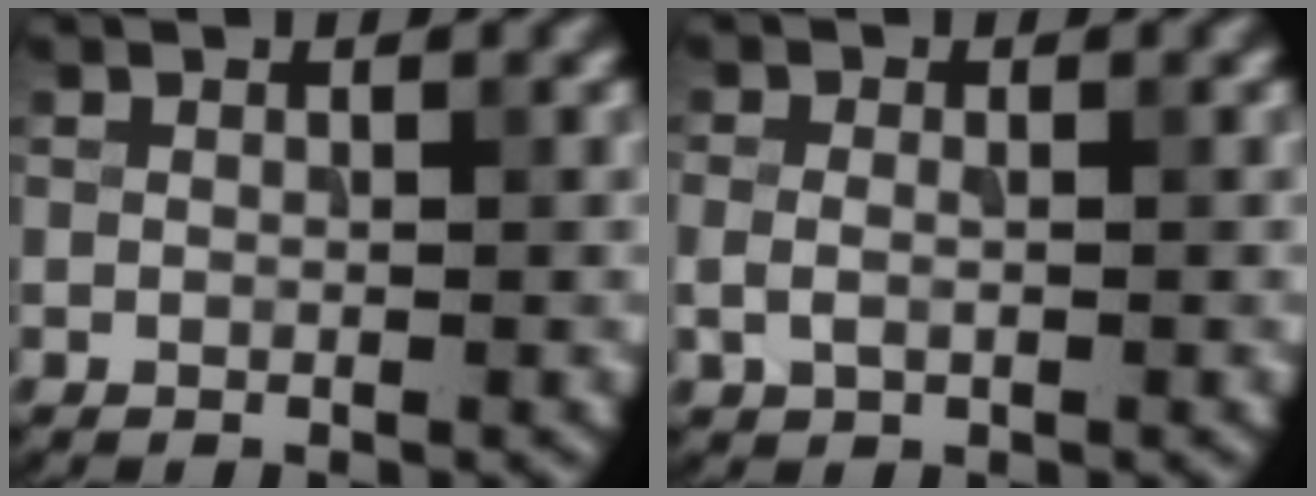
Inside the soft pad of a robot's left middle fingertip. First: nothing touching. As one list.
[{"total": 1.5, "force": [-0.2, 1.0, 1.1], "torque": [-0.025, 0.001, -0.007]}]